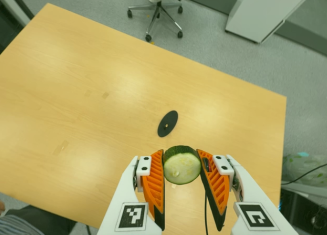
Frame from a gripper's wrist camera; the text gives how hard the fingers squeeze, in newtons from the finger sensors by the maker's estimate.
{"total": 11.4, "left": 11.0, "right": 11.9}